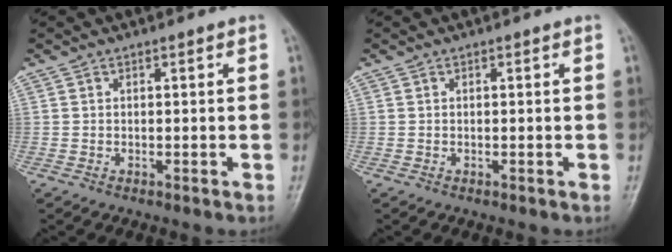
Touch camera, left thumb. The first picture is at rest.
{"total": 0.0}